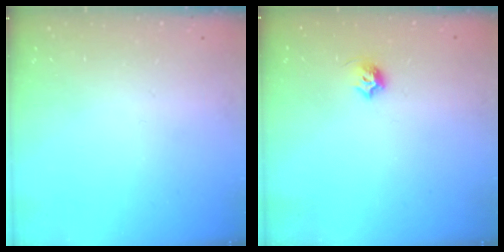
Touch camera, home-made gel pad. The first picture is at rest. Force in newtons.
{"total": 5.7, "press": 5.6, "slide": 1.0}